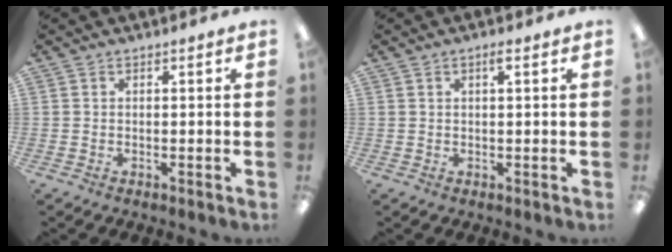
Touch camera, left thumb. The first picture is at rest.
{"total": 1.6, "force": [0.9, 0.4, 1.3], "torque": [-0.019, 0.000, 0.012]}